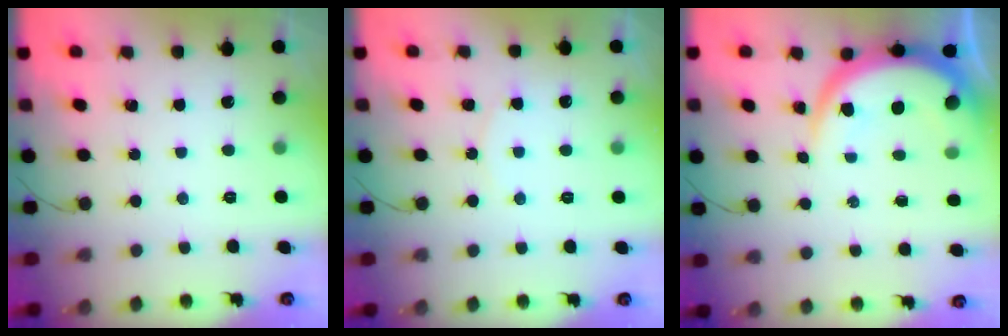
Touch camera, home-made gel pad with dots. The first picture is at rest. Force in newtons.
{"total": 3.5, "press": 3.4, "slide": 0.5}
{"total": 9.0, "press": 9.0, "slide": 0.9}